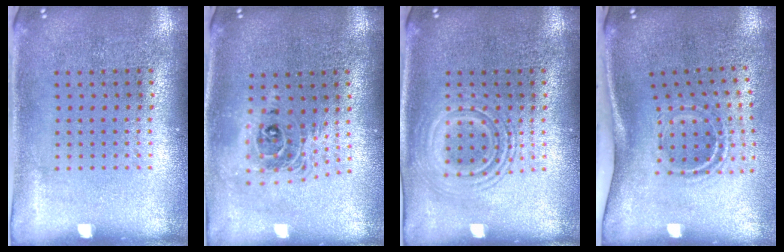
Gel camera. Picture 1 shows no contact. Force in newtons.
{"total": 2.0, "press": 1.5, "slide": 1.3}
{"total": 2.5, "press": 2.4, "slide": 0.4}
{"total": 1.9, "press": 1.2, "slide": 1.5}